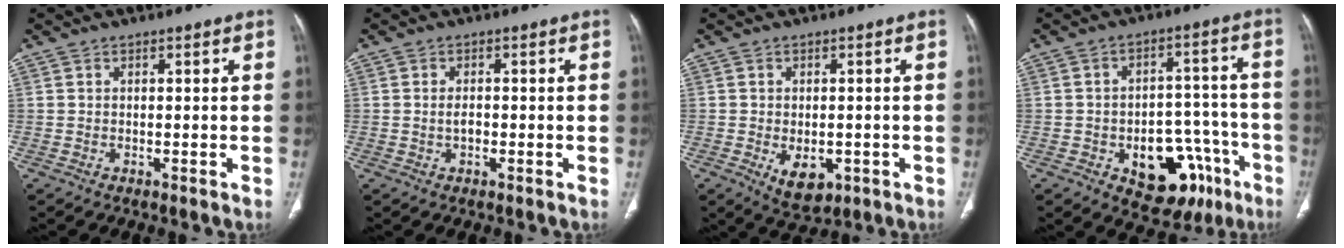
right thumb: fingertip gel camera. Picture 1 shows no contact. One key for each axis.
{"total": 1.8, "fx": -0.3, "fy": 1.0, "fz": 1.4, "tx": -0.028, "ty": 0.002, "tz": -0.006}
{"total": 6.1, "fx": -1.9, "fy": 3.8, "fz": 4.5, "tx": -0.058, "ty": -0.001, "tz": -0.014}
{"total": 16.2, "fx": -7.4, "fy": 9.8, "fz": 10.5, "tx": -0.094, "ty": 0.053, "tz": -0.090}